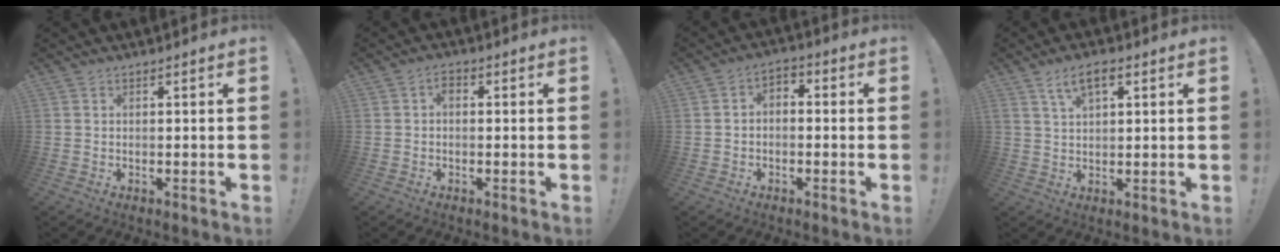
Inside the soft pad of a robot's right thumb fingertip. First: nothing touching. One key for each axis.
{"total": 2.1, "fx": -0.3, "fy": 1.4, "fz": 1.5, "tx": -0.028, "ty": 0.009, "tz": -0.007}
{"total": 2.5, "fx": -1.5, "fy": 1.4, "fz": 1.3, "tx": -0.019, "ty": 0.009, "tz": -0.028}
{"total": 6.4, "fx": 3.1, "fy": 2.8, "fz": 4.8, "tx": -0.089, "ty": 0.004, "tz": 0.056}